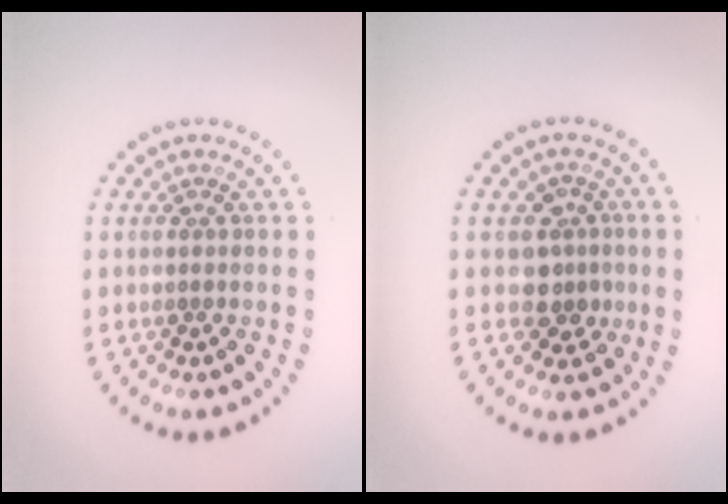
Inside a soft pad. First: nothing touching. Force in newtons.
{"total": 2.7, "press": 2.4, "slide": 1.2}